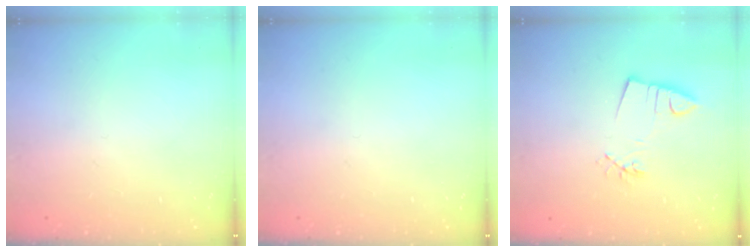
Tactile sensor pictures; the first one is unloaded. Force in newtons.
{"total": 0.0}
{"total": 3.7, "press": 2.3, "slide": 2.9}